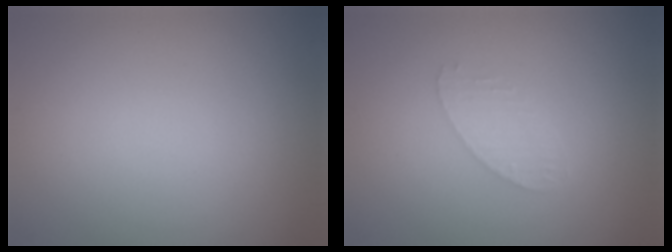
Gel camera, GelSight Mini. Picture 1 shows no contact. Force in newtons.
{"total": 1.6, "press": 1.6, "slide": 0.1}